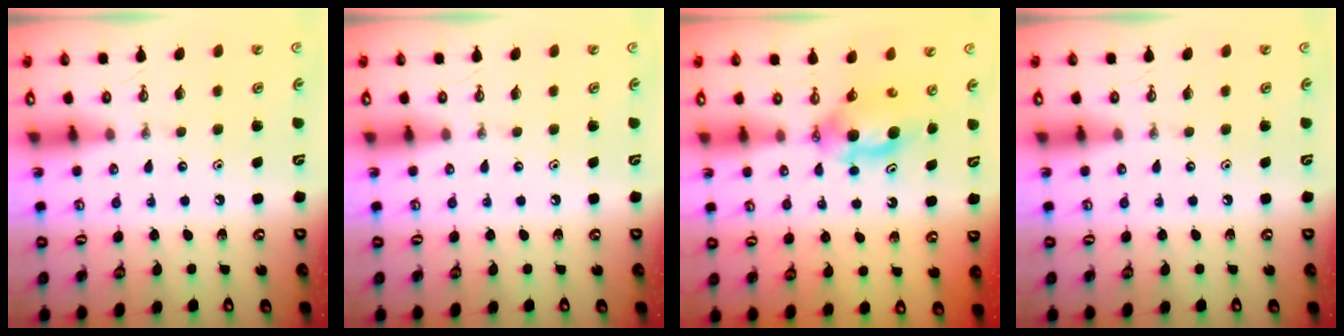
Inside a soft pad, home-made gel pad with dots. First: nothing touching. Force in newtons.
{"total": 0.0}
{"total": 6.2, "press": 5.9, "slide": 2.0}
{"total": 0.0}